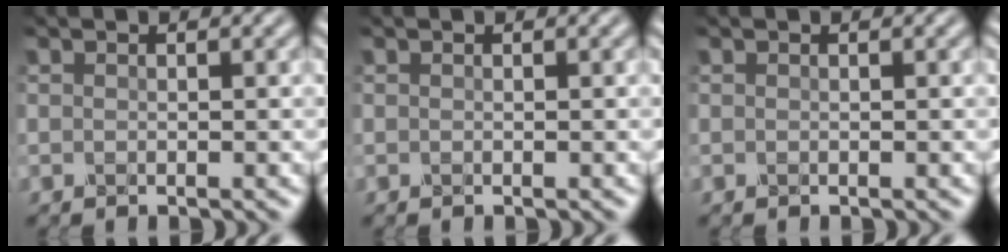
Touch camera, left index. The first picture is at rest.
{"total": 0.0}
{"total": 0.0}